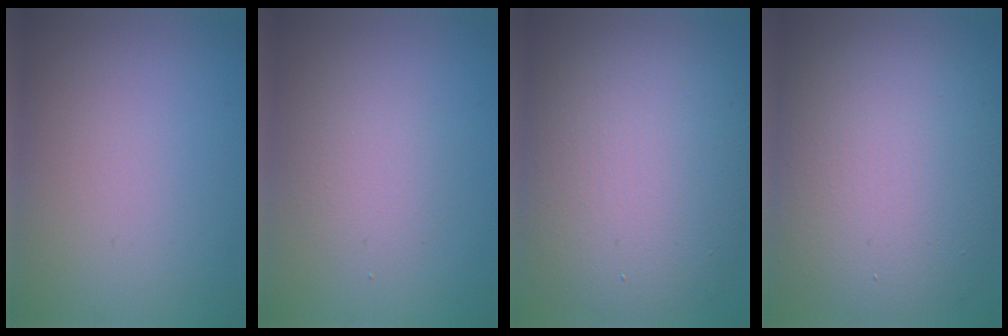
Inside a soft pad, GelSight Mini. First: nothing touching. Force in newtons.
{"total": 2.0, "press": 2.0, "slide": 0.1}
{"total": 11.1, "press": 11.1, "slide": 0.5}
{"total": 11.3, "press": 11.3, "slide": 0.8}